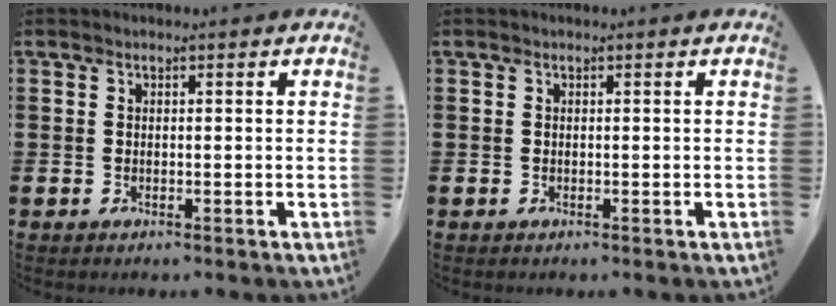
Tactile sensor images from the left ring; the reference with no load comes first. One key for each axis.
{"total": 0.0}